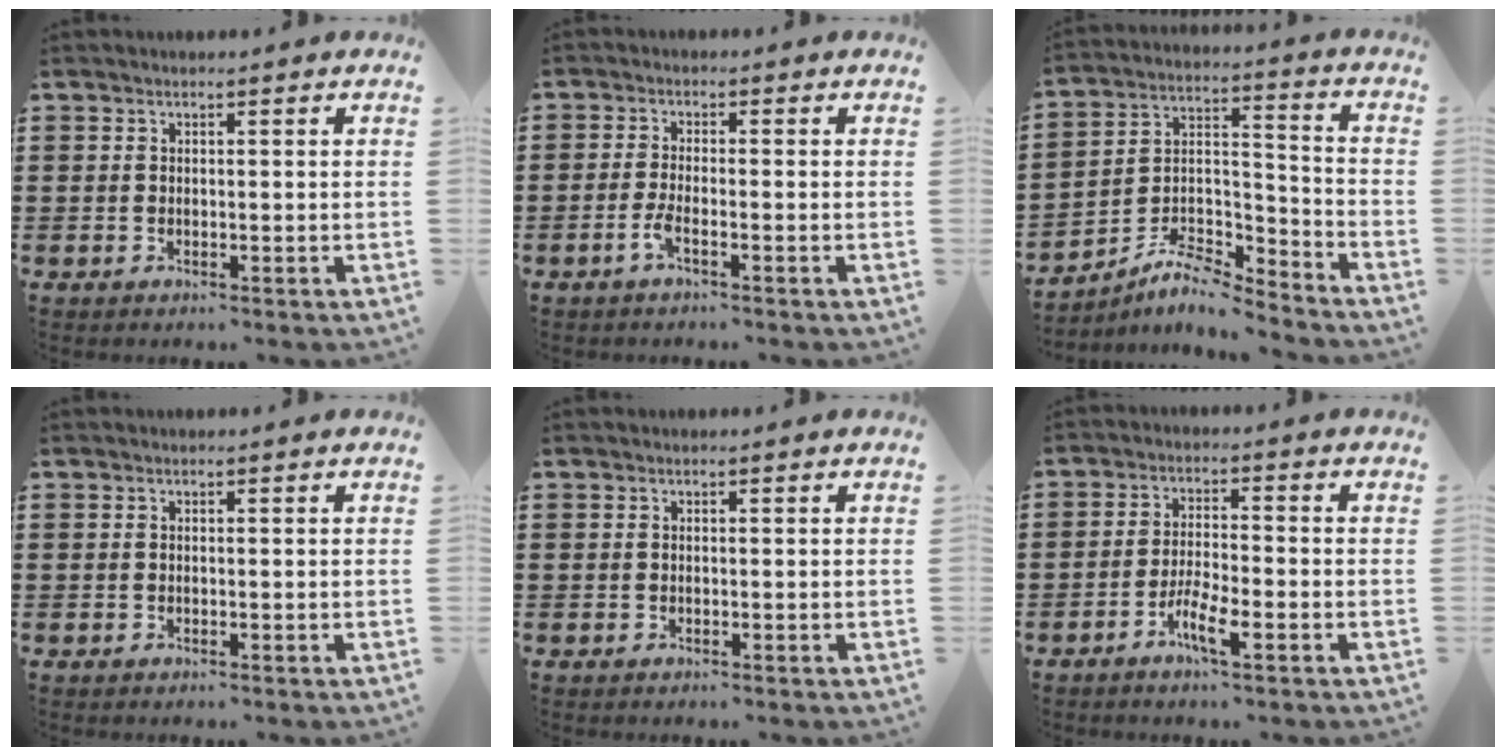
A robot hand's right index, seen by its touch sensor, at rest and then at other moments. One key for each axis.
{"total": 2.7, "fx": -1.4, "fy": 0.3, "fz": 2.3, "tx": -0.061, "ty": -0.009, "tz": -0.032}
{"total": 7.4, "fx": -6.9, "fy": 1.3, "fz": 2.5, "tx": -0.057, "ty": 0.002, "tz": -0.136}
{"total": 0.0}
{"total": 0.0}
{"total": 4.9, "fx": -2.7, "fy": 1.0, "fz": 4.0, "tx": -0.079, "ty": 0.000, "tz": -0.051}